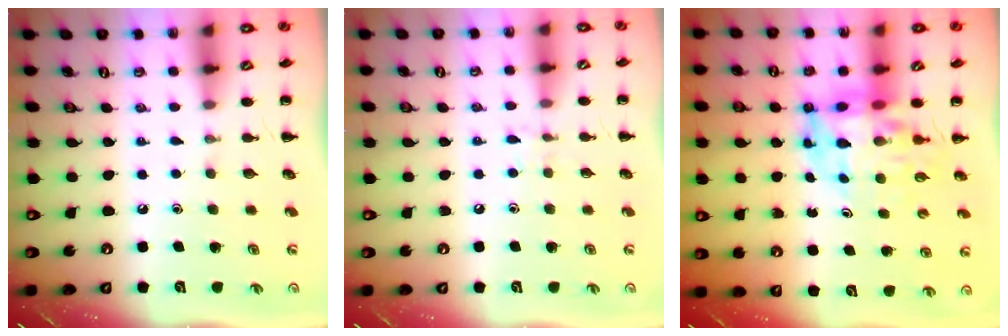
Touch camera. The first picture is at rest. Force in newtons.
{"total": 4.9, "press": 4.6, "slide": 1.6}
{"total": 10.7, "press": 10.1, "slide": 3.6}